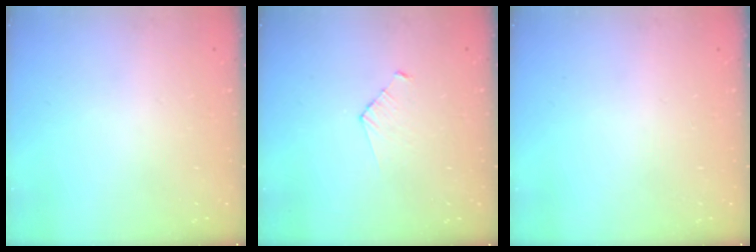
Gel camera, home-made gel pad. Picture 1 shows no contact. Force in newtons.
{"total": 2.8, "press": 2.7, "slide": 0.3}
{"total": 0.0}